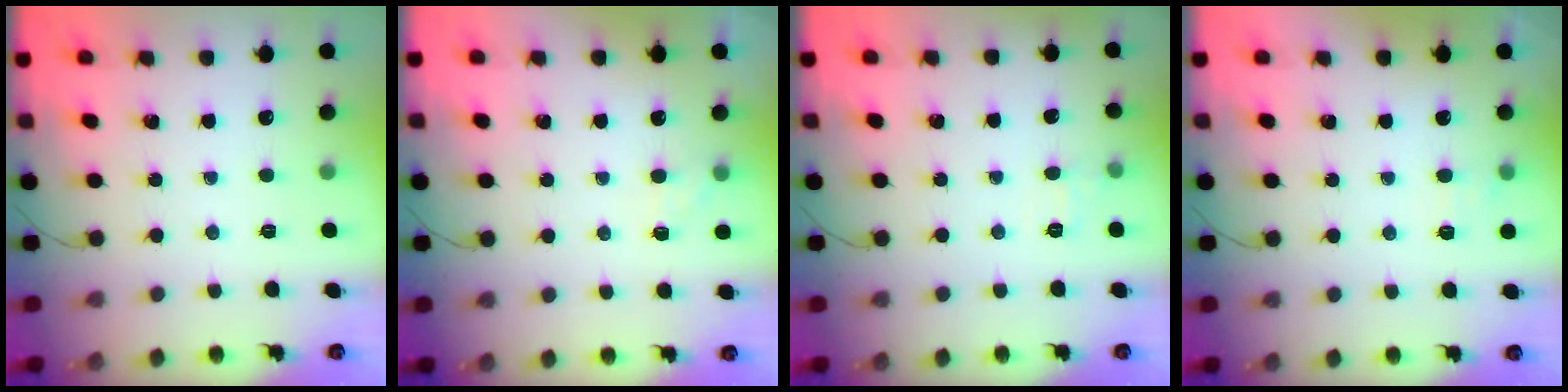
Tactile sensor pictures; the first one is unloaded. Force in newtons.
{"total": 5.2, "press": 4.9, "slide": 1.7}
{"total": 5.3, "press": 5.1, "slide": 1.6}
{"total": 6.6, "press": 6.5, "slide": 1.3}